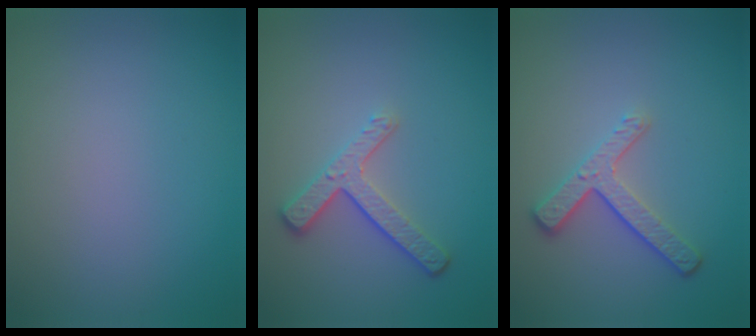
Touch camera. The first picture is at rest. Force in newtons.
{"total": 3.4, "press": 2.7, "slide": 2.2}
{"total": 3.4, "press": 2.7, "slide": 2.2}